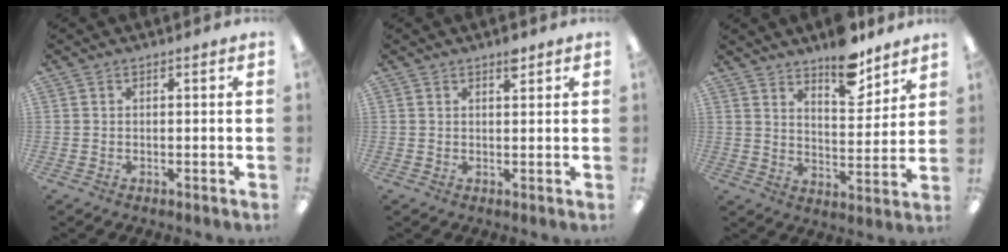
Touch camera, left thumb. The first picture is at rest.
{"total": 2.5, "force": [1.8, 0.8, 1.5], "torque": [-0.016, -0.006, 0.029]}
{"total": 11.7, "force": [9.4, 4.4, 5.4], "torque": [-0.063, -0.065, 0.165]}